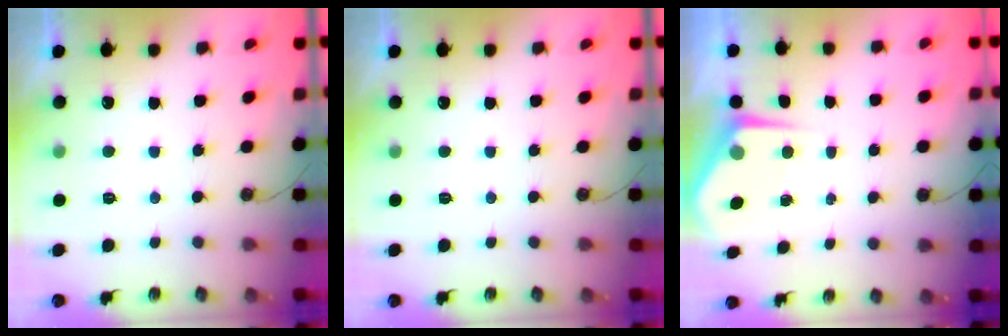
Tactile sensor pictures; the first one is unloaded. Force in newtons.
{"total": 0.0}
{"total": 4.0, "press": 4.0, "slide": 0.4}